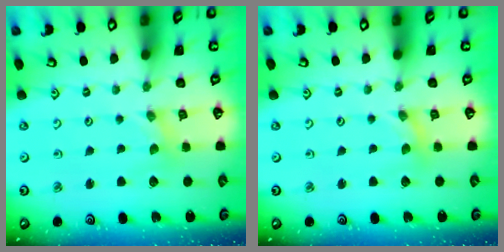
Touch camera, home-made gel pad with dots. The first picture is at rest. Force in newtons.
{"total": 0.0}